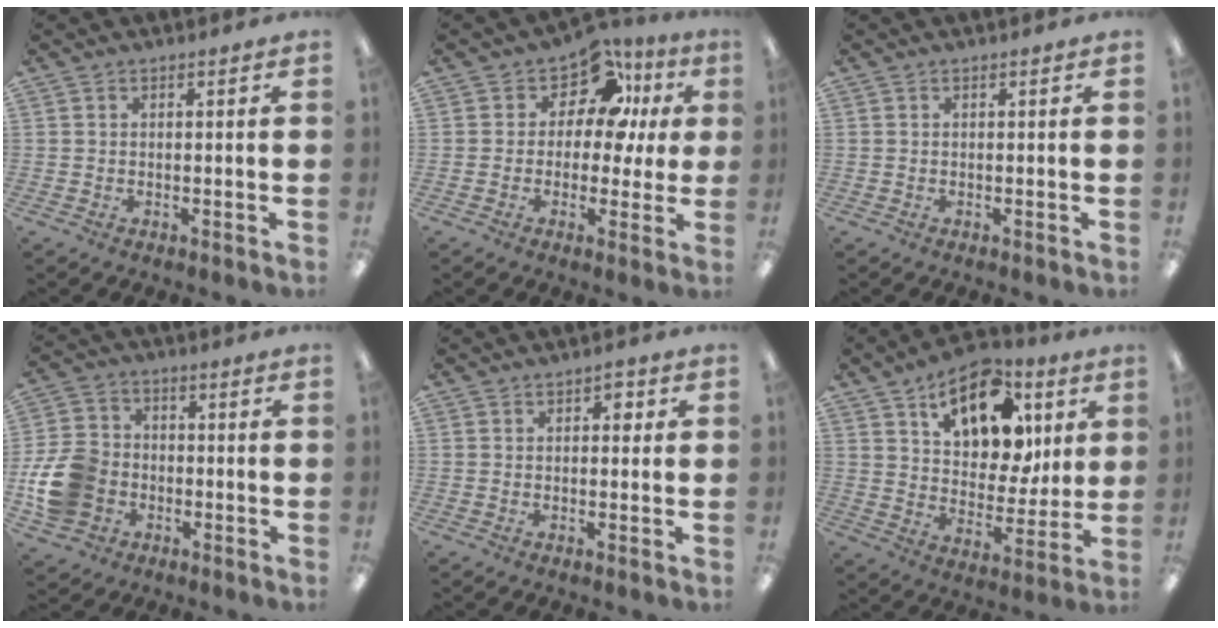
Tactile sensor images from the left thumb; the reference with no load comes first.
{"total": 11.5, "force": [5.7, 7.2, 6.9], "torque": [-0.110, -0.034, 0.104]}
{"total": 0.0}
{"total": 12.8, "force": [-3.2, 10.6, 6.3], "torque": [-0.131, 0.032, -0.055]}
{"total": 2.2, "force": [0.7, 1.4, 1.5], "torque": [-0.016, 0.000, 0.008]}
{"total": 18.5, "force": [9.6, 11.1, 11.3], "torque": [-0.164, -0.033, 0.166]}